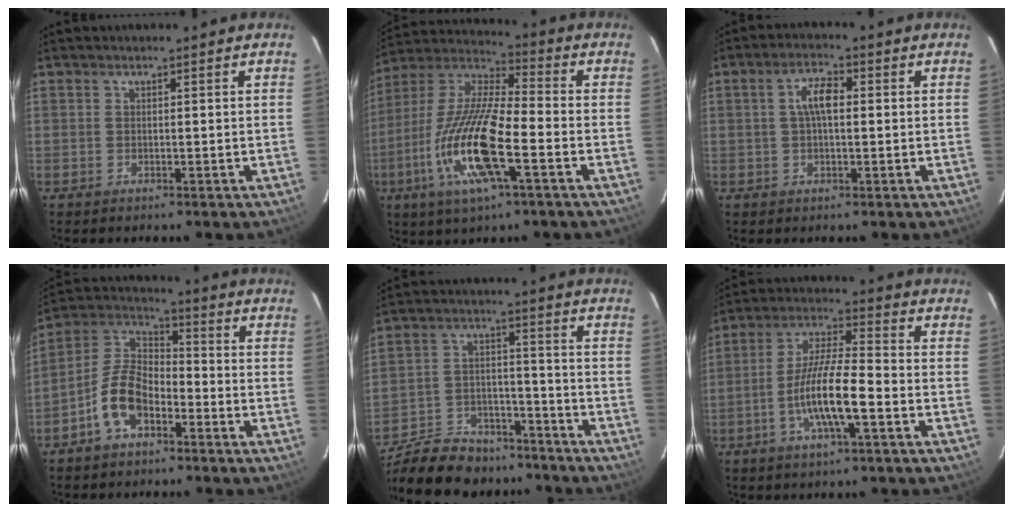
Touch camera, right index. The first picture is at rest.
{"total": 18.5, "force": [-6.7, 4.2, 16.7], "torque": [-0.343, -0.021, -0.140]}
{"total": 4.7, "force": [0.5, 1.9, 4.3], "torque": [-0.084, 0.013, 0.009]}
{"total": 9.9, "force": [-5.2, 5.3, 6.5], "torque": [-0.140, 0.026, -0.099]}
{"total": 22.7, "force": [-18.9, 9.1, 8.7], "torque": [-0.194, 0.019, -0.279]}
{"total": 11.2, "force": [-4.3, 1.6, 10.2], "torque": [-0.203, -0.002, -0.082]}